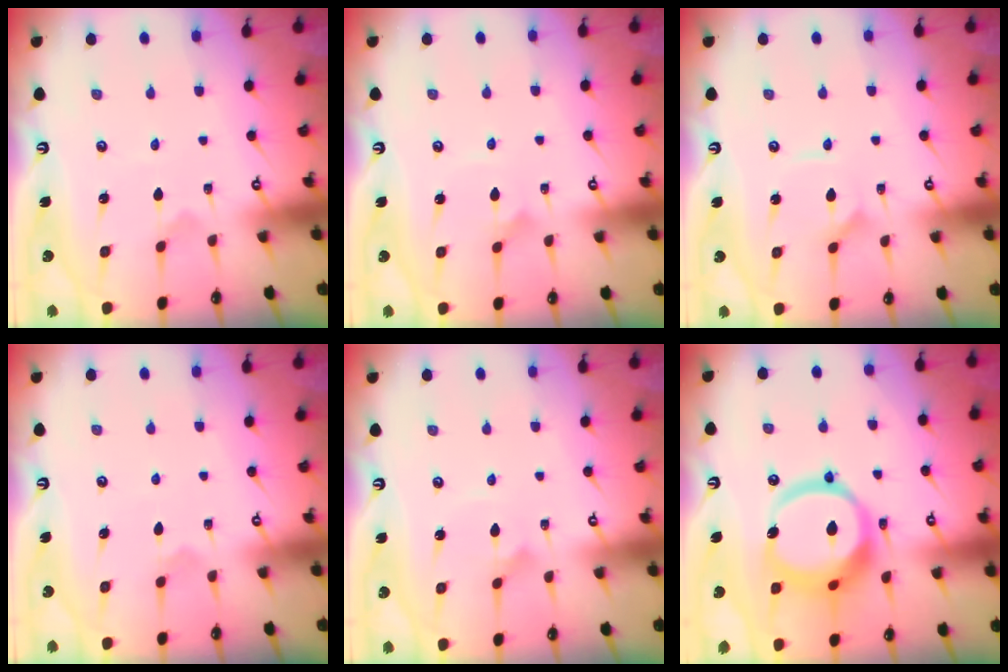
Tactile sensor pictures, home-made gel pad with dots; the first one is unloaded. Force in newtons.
{"total": 2.3, "press": 2.3, "slide": 0.1}
{"total": 1.4, "press": 1.4, "slide": 0.1}
{"total": 2.7, "press": 2.6, "slide": 0.7}
{"total": 2.3, "press": 2.3, "slide": 0.1}
{"total": 17.3, "press": 17.2, "slide": 2.4}